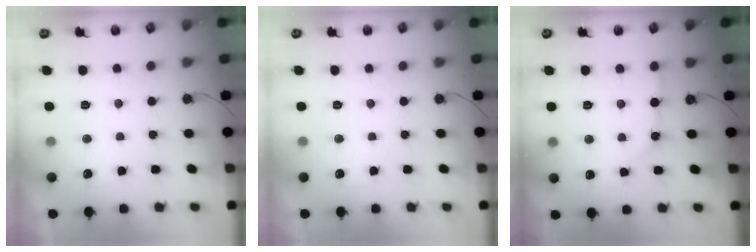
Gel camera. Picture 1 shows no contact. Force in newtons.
{"total": 0.0}
{"total": 3.8, "press": 3.8, "slide": 0.4}